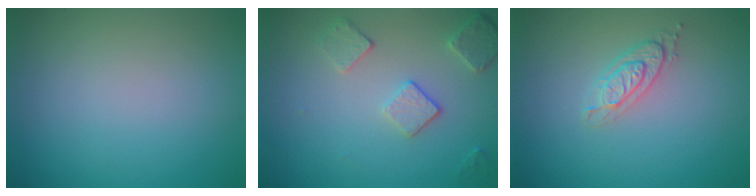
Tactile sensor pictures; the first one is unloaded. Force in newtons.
{"total": 2.6, "press": 2.5, "slide": 0.8}
{"total": 2.0, "press": 2.0, "slide": 0.5}